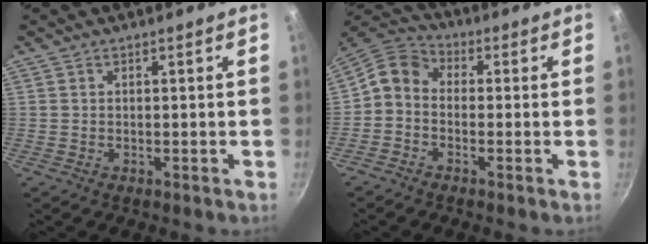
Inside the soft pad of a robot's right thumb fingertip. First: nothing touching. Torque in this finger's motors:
{"motor_torque": [-0.51, 0.14, -0.02, 0.05, 0.16]}